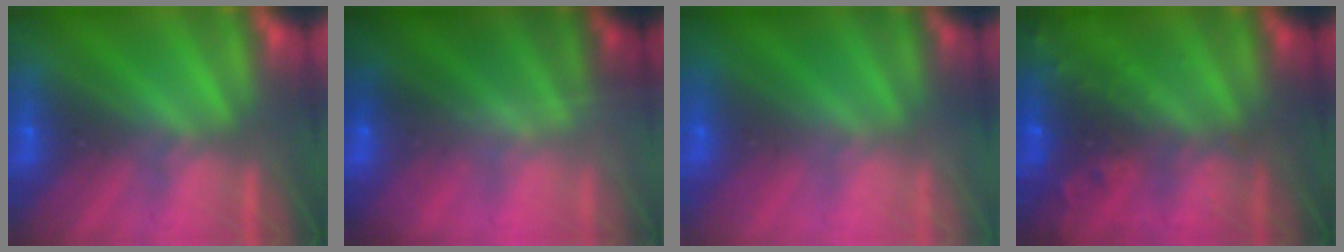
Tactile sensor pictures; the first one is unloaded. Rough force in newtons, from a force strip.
{"total": 1.8}
{"total": 2.8}
{"total": 6.6}